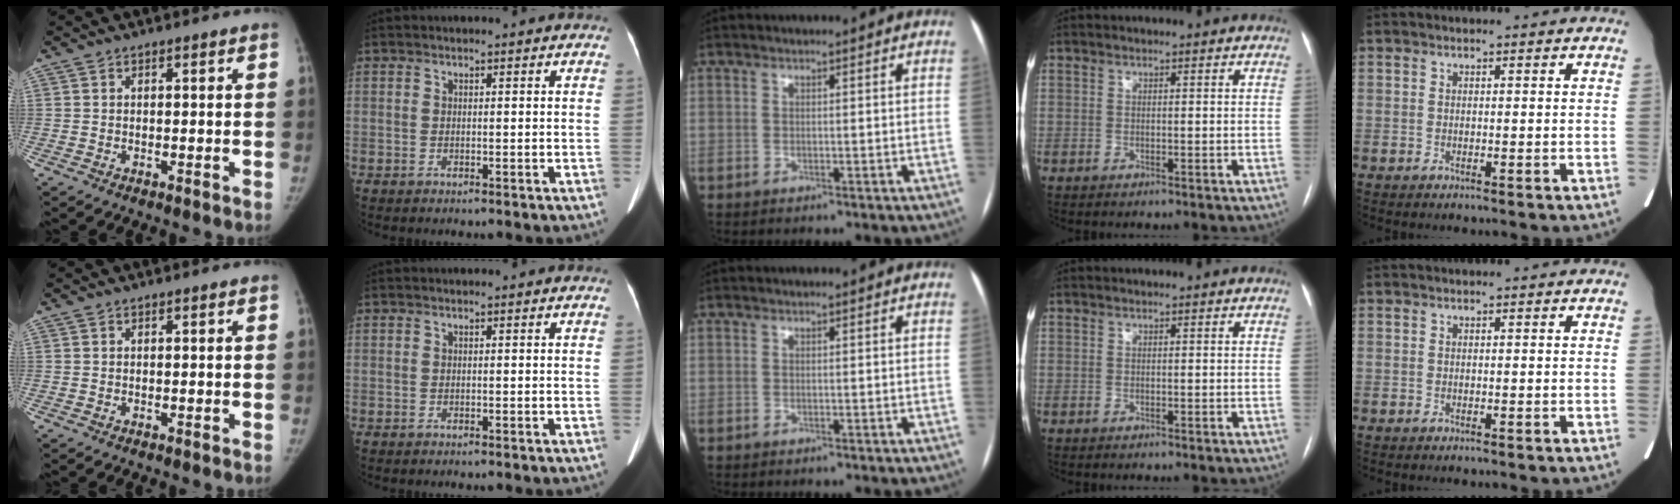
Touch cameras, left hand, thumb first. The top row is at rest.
{}